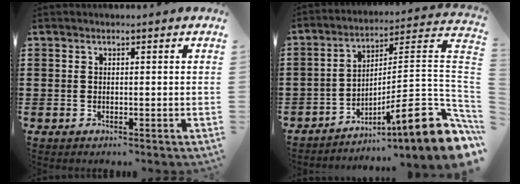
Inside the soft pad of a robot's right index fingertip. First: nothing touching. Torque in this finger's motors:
{"motor_torque": [0.43, -0.51, 0.91, 0.21]}